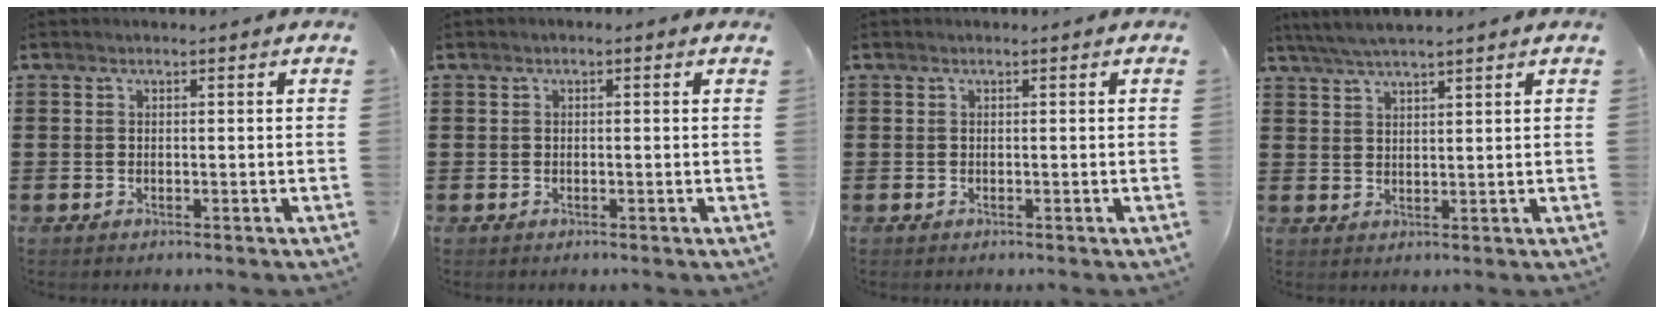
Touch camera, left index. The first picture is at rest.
{"total": 0.5, "force": [-0.3, 0.1, 0.4], "torque": [-0.007, -0.003, -0.005]}
{"total": 0.0}
{"total": 3.5, "force": [3.1, 0.0, 1.7], "torque": [-0.039, -0.003, 0.057]}